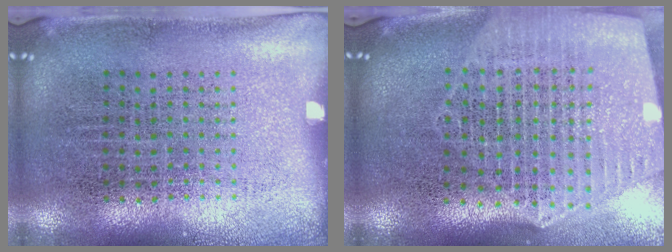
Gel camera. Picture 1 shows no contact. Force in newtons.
{"total": 2.8, "press": 2.4, "slide": 1.4}